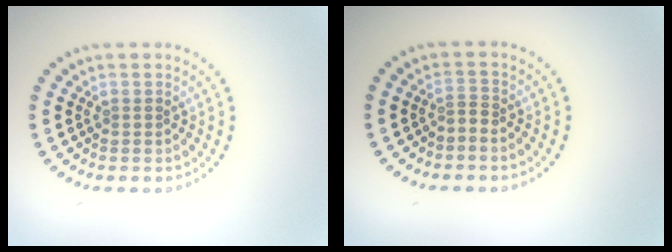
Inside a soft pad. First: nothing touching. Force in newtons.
{"total": 0.9, "press": 0.3, "slide": 0.9}